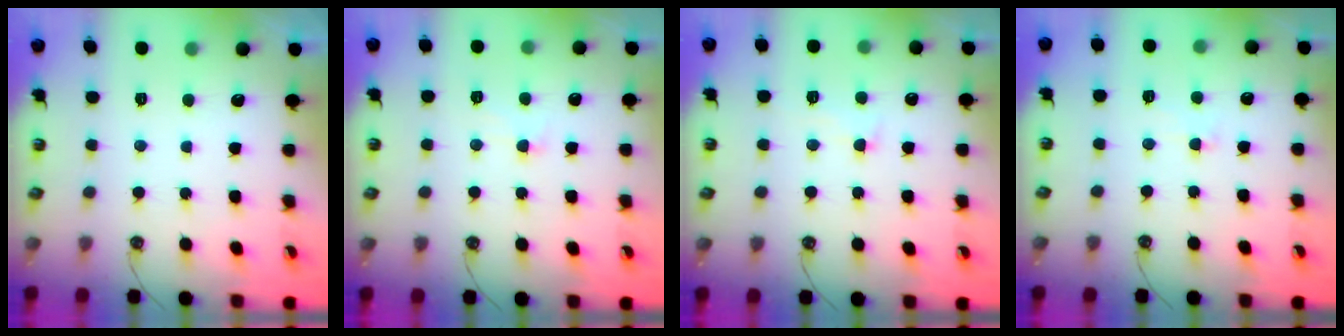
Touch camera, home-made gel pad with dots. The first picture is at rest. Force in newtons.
{"total": 1.3, "press": 1.2, "slide": 0.4}
{"total": 0.7, "press": 0.3, "slide": 0.6}
{"total": 1.2, "press": 1.1, "slide": 0.5}